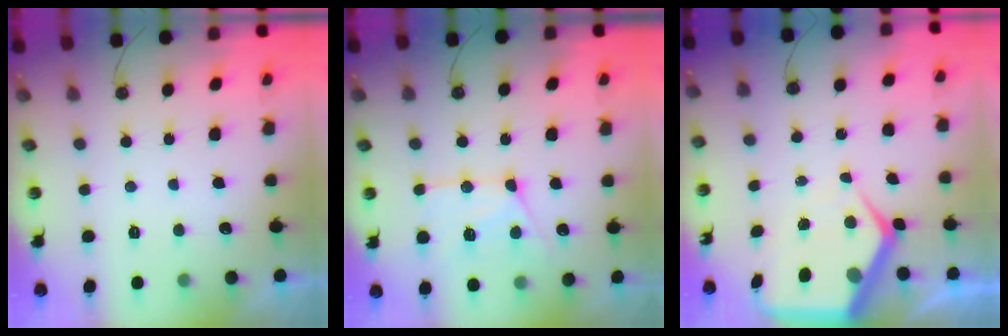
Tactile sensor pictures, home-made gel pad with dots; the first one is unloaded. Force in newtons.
{"total": 14.0, "press": 14.0, "slide": 1.4}
{"total": 9.4, "press": 9.4, "slide": 0.9}